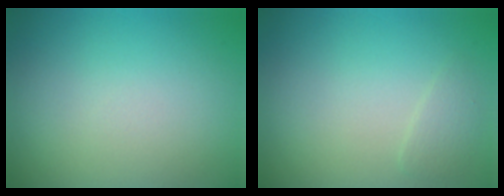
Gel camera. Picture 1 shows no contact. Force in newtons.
{"total": 1.1, "press": 1.1, "slide": 0.0}